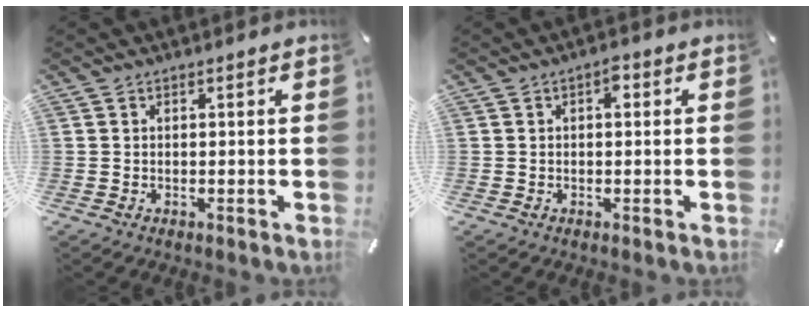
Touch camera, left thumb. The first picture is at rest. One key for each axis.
{"total": 2.3, "fx": 0.4, "fy": 1.1, "fz": 1.9, "tx": -0.024, "ty": 0.003, "tz": 0.000}